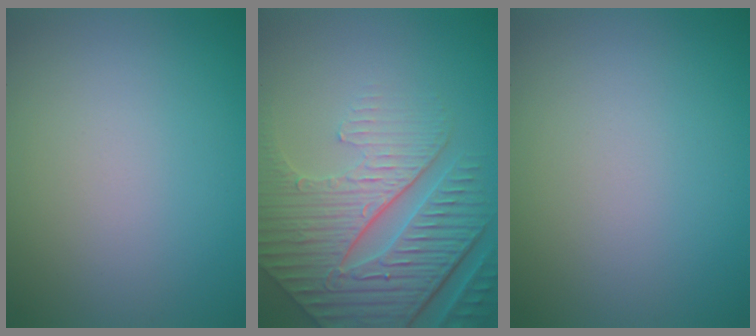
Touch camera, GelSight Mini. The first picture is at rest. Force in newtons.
{"total": 9.1, "press": 6.2, "slide": 6.6}
{"total": 0.0}